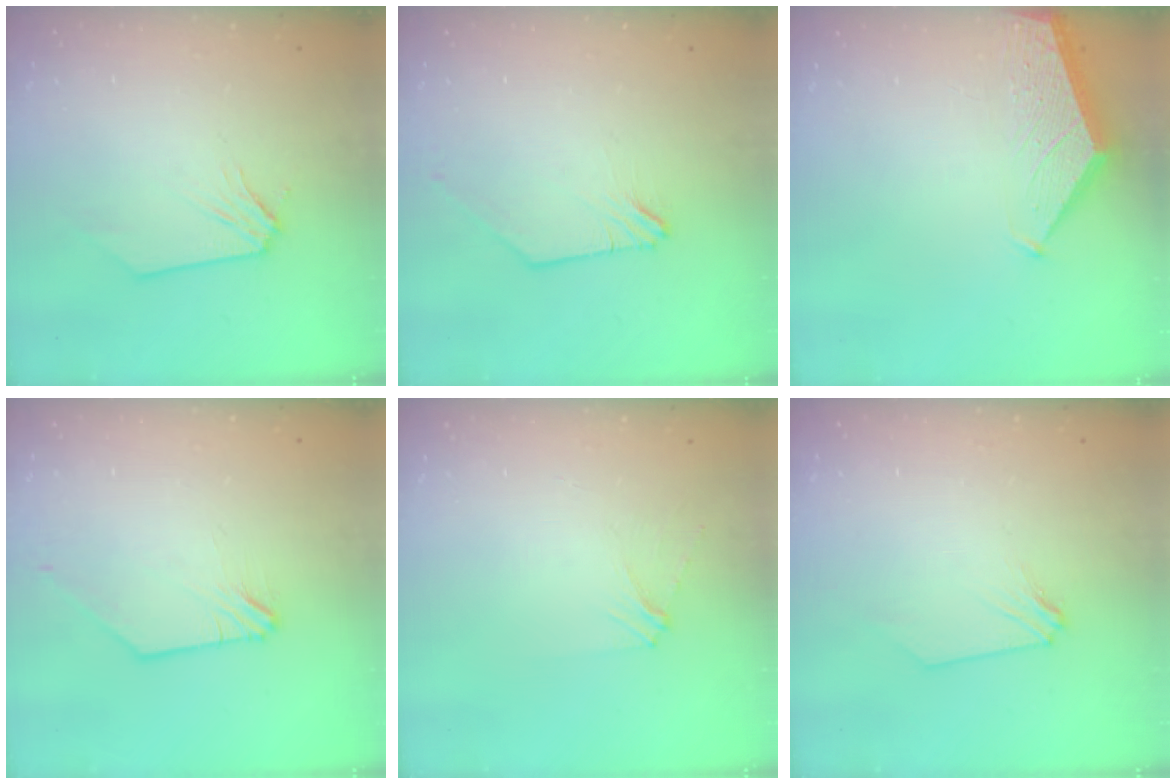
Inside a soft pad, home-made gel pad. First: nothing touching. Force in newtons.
{"total": 0.0}
{"total": 1.6, "press": 1.6, "slide": 0.2}
{"total": 1.2, "press": 1.2, "slide": 0.3}
{"total": 3.6, "press": 3.5, "slide": 0.5}
{"total": 0.0}